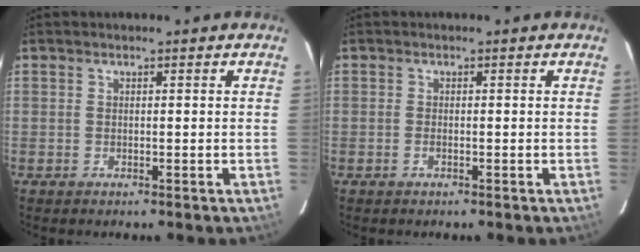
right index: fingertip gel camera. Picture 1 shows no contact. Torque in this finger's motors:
{"motor_torque": [-0.06, 0.15, -0.07, -0.01]}